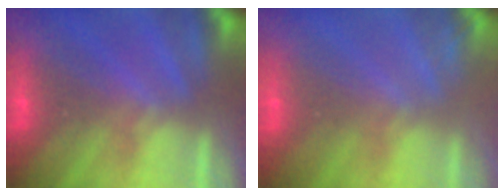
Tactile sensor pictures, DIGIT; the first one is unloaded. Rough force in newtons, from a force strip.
{"total": 2.1}